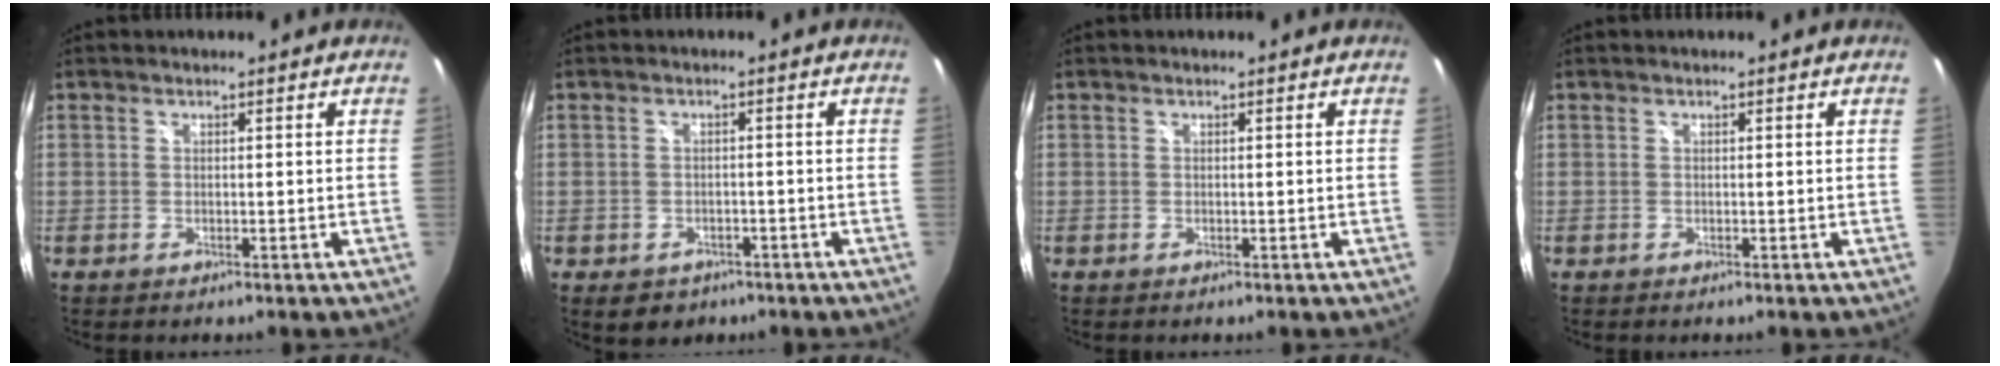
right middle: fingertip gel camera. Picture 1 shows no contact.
{"total": 4.9, "force": [-2.8, 3.5, 2.0], "torque": [-0.045, -0.008, -0.032]}
{"total": 0.0}
{"total": 0.0}